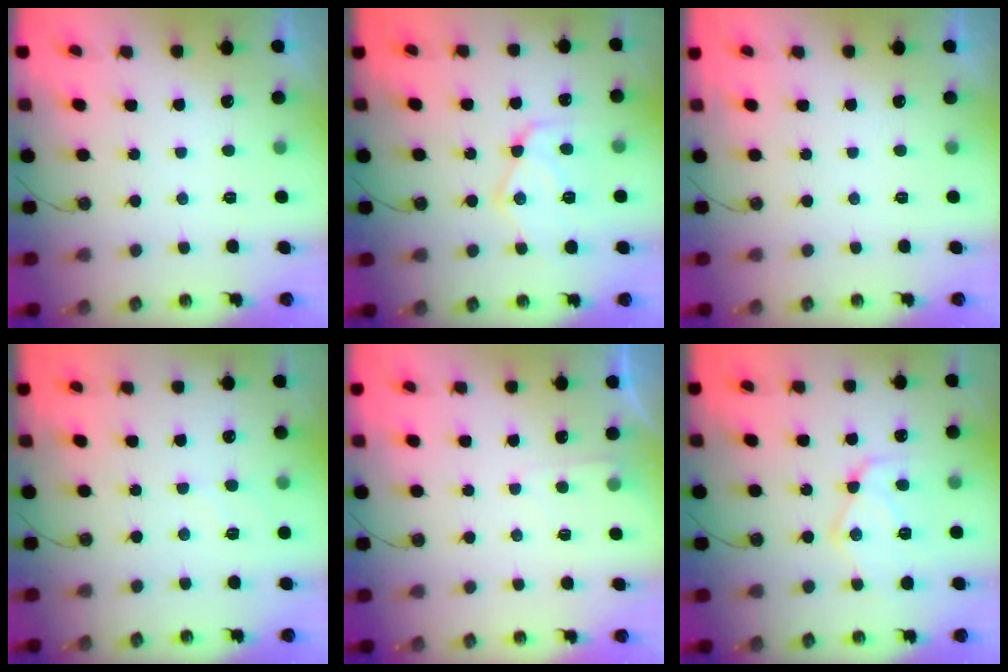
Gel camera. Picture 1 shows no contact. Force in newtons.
{"total": 14.7, "press": 14.6, "slide": 1.3}
{"total": 0.0}
{"total": 4.7, "press": 4.7, "slide": 0.7}
{"total": 4.1, "press": 4.1, "slide": 0.4}
{"total": 14.7, "press": 14.6, "slide": 1.3}